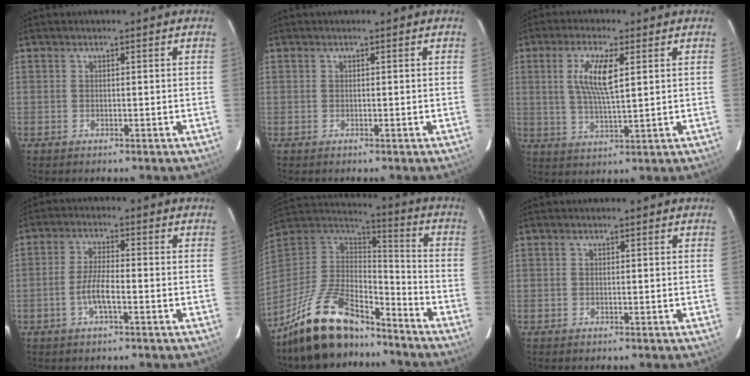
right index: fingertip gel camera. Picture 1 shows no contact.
{"total": 0.0}
{"total": 7.9, "force": [2.2, 1.6, 7.4], "torque": [-0.143, 0.000, 0.043]}
{"total": 4.9, "force": [-2.0, 1.0, 4.4], "torque": [-0.090, 0.000, -0.038]}
{"total": 22.5, "force": [-17.0, 8.6, 11.9], "torque": [-0.252, -0.006, -0.286]}
{"total": 0.0}